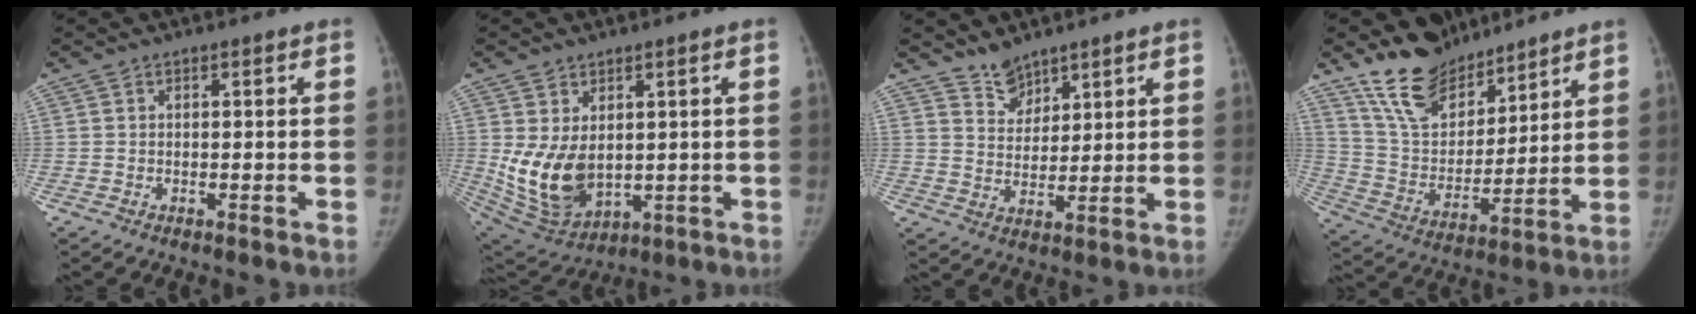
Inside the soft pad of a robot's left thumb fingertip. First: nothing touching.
{"total": 11.7, "force": [0.7, 7.9, 8.6], "torque": [-0.150, -0.018, 0.043]}
{"total": 5.0, "force": [4.3, 2.5, 0.8], "torque": [0.011, -0.039, 0.084]}
{"total": 15.2, "force": [12.3, 7.3, 5.1], "torque": [-0.049, -0.074, 0.238]}